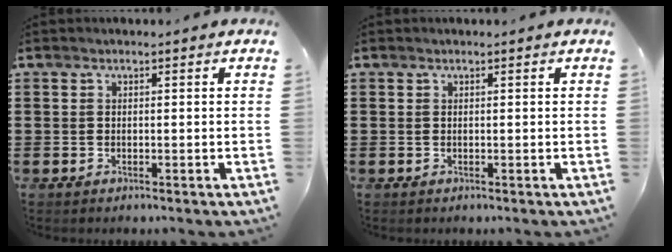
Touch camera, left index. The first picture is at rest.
{"total": 0.0}